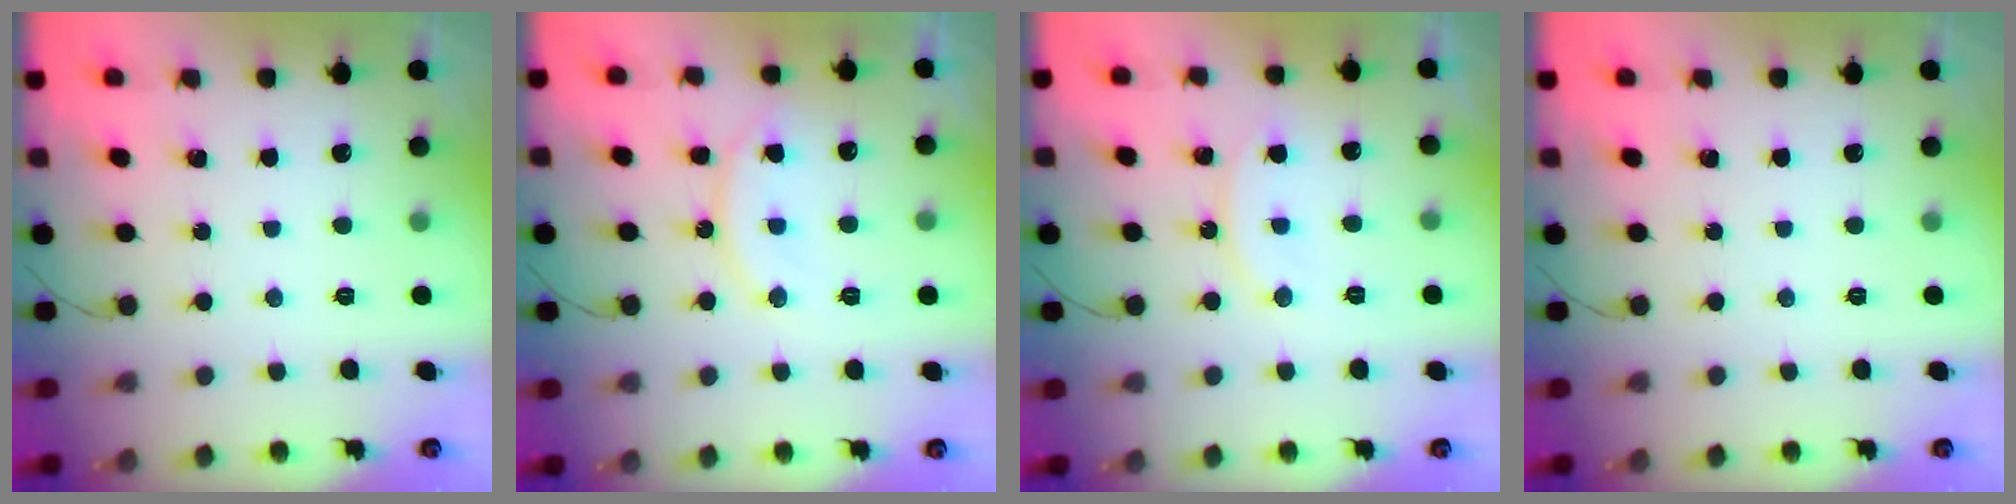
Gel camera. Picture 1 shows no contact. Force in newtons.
{"total": 11.7, "press": 11.7, "slide": 0.7}
{"total": 8.6, "press": 8.6, "slide": 0.6}
{"total": 0.0}